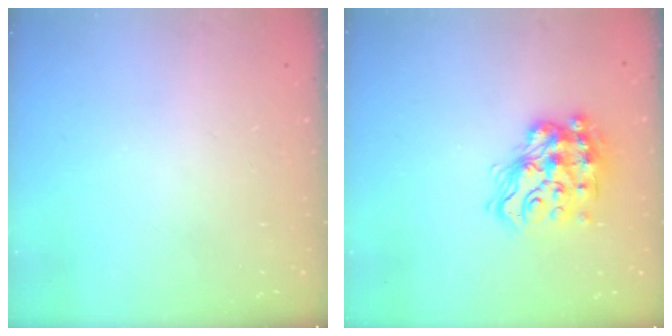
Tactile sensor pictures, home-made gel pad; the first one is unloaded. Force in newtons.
{"total": 15.6, "press": 15.5, "slide": 1.7}